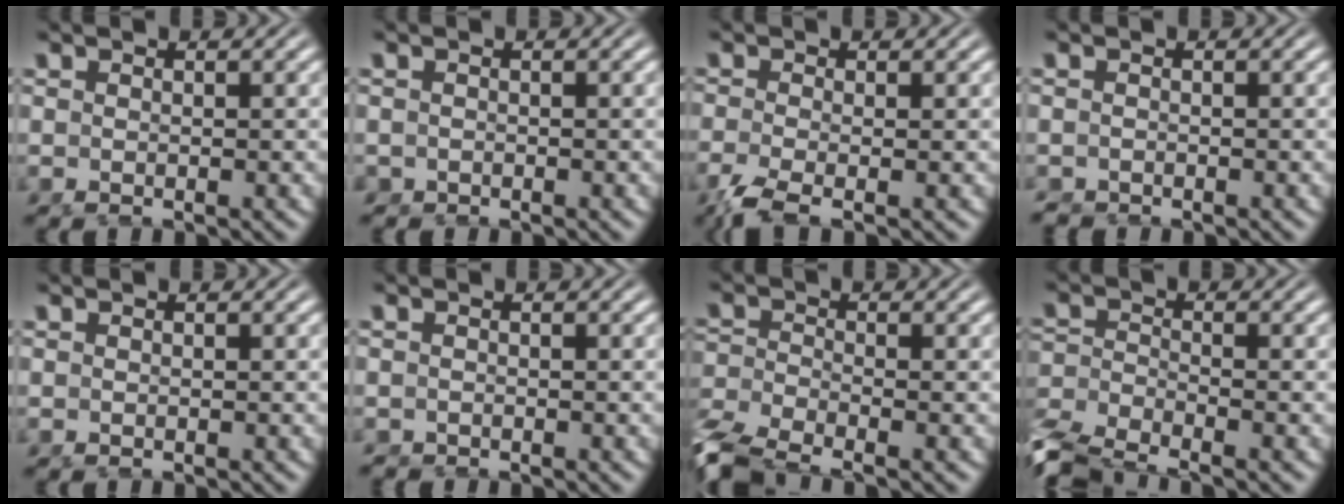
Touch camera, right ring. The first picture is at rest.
{"total": 2.2, "force": [-1.1, 1.9, 0.2], "torque": [-0.017, -0.016, -0.018]}
{"total": 3.0, "force": [-2.4, 0.7, 1.6], "torque": [-0.044, -0.020, -0.037]}
{"total": 1.6, "force": [-1.4, 0.8, 0.0], "torque": [-0.007, -0.015, -0.022]}
{"total": 0.0}
{"total": 1.3, "force": [-1.0, 0.9, 0.0], "torque": [-0.010, -0.013, -0.017]}
{"total": 5.8, "force": [-4.7, 2.8, 2.1], "torque": [-0.054, -0.030, -0.075]}
{"total": 5.5, "force": [-4.7, 2.3, 1.5], "torque": [-0.040, -0.031, -0.077]}